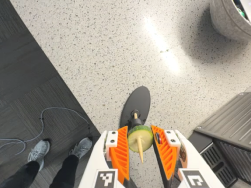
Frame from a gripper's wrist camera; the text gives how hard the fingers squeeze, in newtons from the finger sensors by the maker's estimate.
{"total": 9.6, "left": 9.8, "right": 9.5}